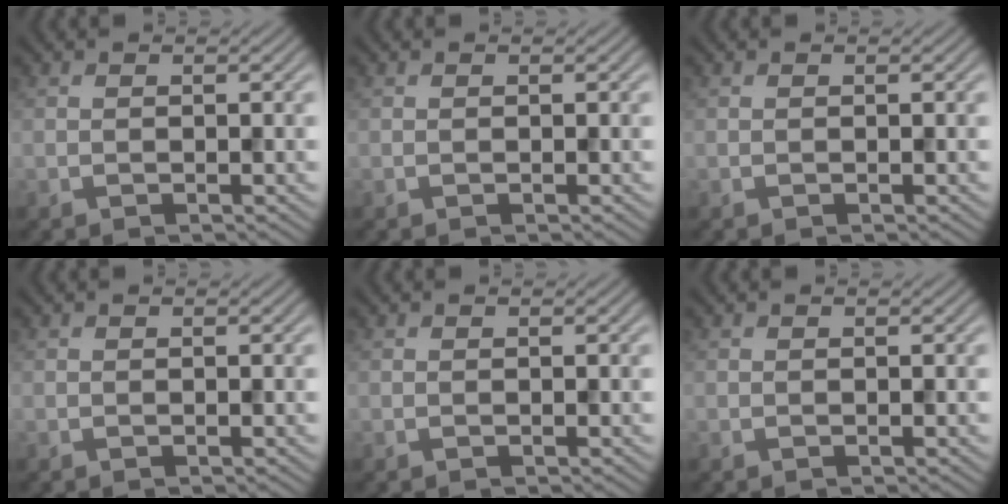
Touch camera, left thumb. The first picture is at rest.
{"total": 0.0}
{"total": 0.0}
{"total": 0.0}
{"total": 0.0}
{"total": 0.0}